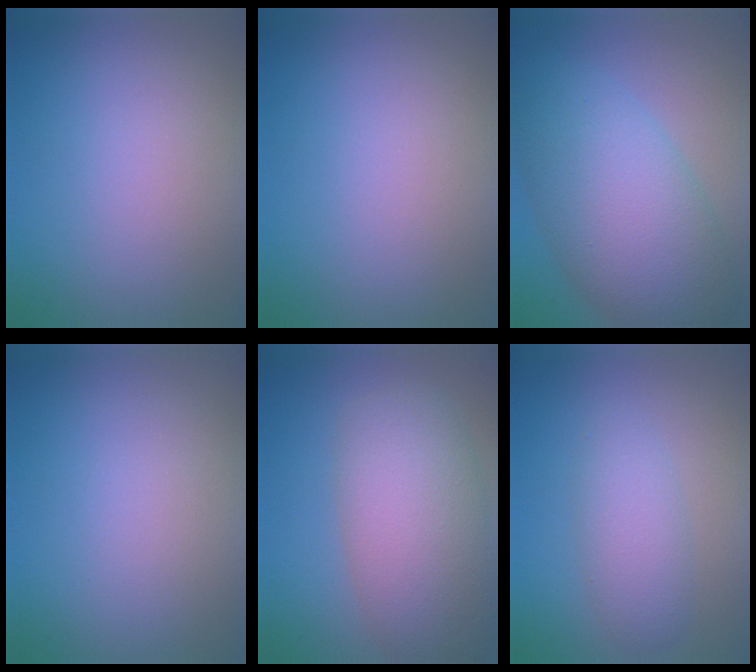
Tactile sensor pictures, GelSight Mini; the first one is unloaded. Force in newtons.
{"total": 0.0}
{"total": 9.8, "press": 9.8, "slide": 0.2}
{"total": 0.0}
{"total": 8.2, "press": 8.2, "slide": 0.5}
{"total": 2.9, "press": 2.9, "slide": 0.1}